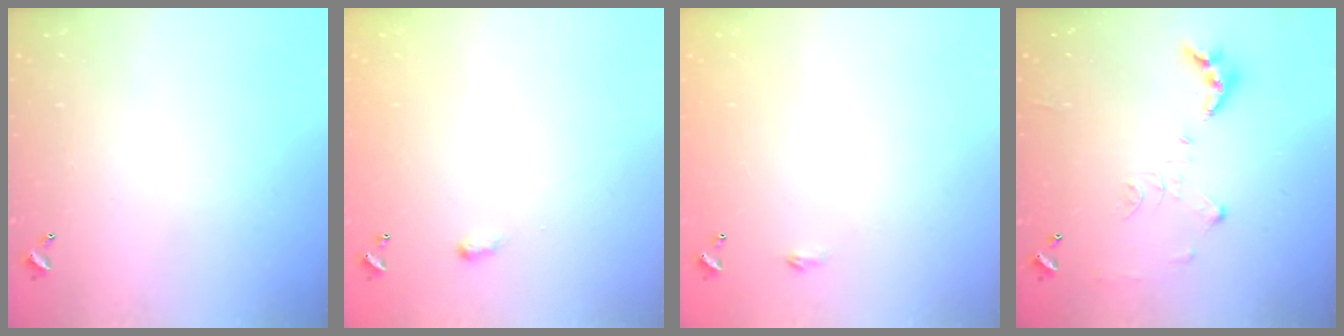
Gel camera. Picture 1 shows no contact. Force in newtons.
{"total": 1.6, "press": 1.5, "slide": 0.4}
{"total": 2.2, "press": 2.2, "slide": 0.4}
{"total": 10.2, "press": 10.1, "slide": 0.9}